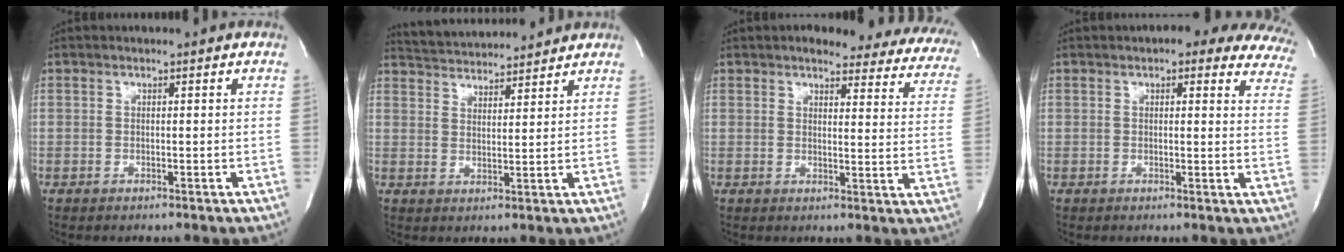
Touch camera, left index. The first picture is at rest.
{"total": 10.0, "force": [9.7, 1.3, 2.2], "torque": [-0.045, 0.020, 0.151]}
{"total": 20.3, "force": [17.8, 5.9, 7.8], "torque": [-0.076, -0.036, 0.178]}
{"total": 16.2, "force": [13.2, 5.3, 7.8], "torque": [-0.066, -0.009, 0.120]}